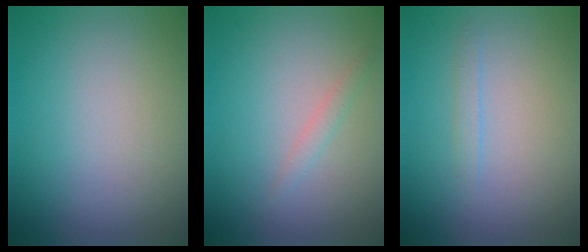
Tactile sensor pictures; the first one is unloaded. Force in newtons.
{"total": 1.0, "press": 1.0, "slide": 0.0}
{"total": 0.8, "press": 0.8, "slide": 0.0}